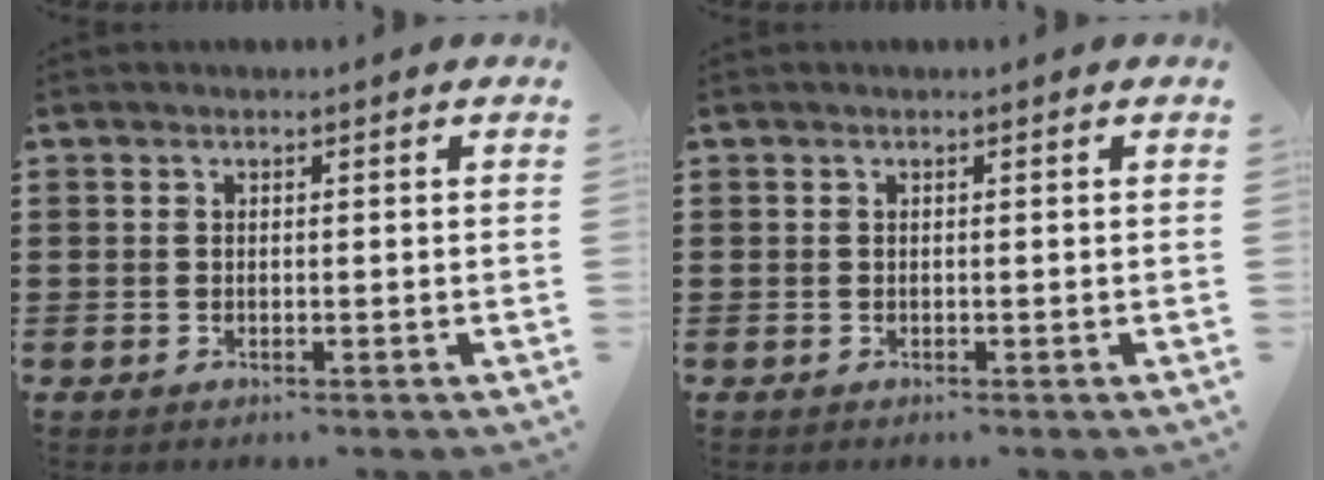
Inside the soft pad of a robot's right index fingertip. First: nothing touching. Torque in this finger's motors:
{"motor_torque": [0.32, 0.32, 0.00, 0.00]}